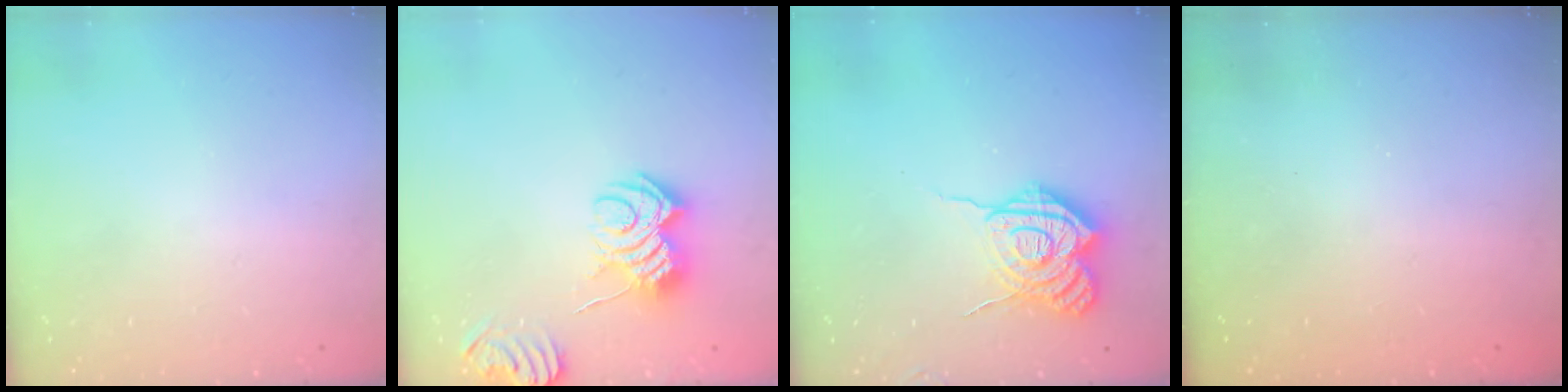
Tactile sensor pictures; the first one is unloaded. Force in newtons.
{"total": 6.8, "press": 6.8, "slide": 0.3}
{"total": 15.9, "press": 15.9, "slide": 1.5}
{"total": 2.2, "press": 2.1, "slide": 0.8}